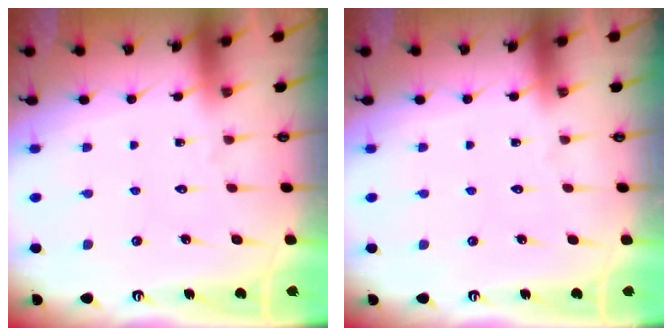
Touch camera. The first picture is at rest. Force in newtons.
{"total": 0.0}